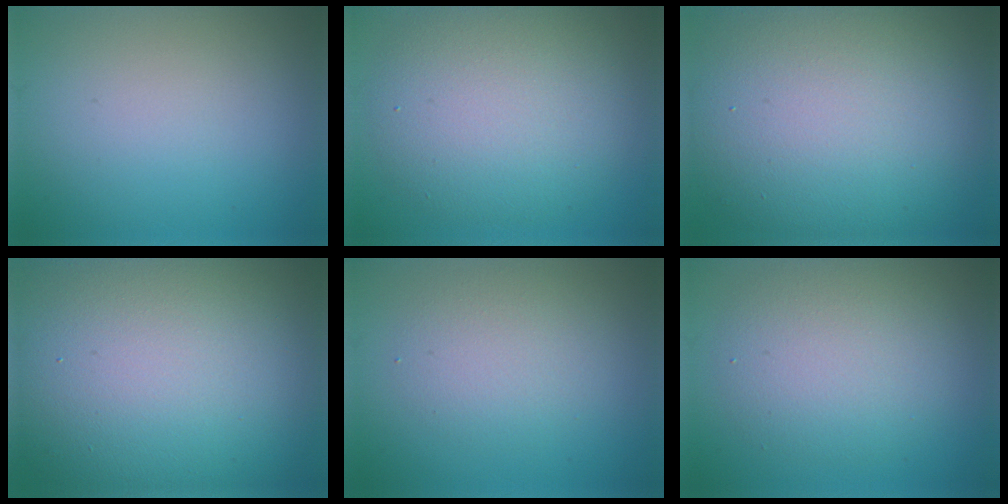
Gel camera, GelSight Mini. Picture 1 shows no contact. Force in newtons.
{"total": 7.6, "press": 7.6, "slide": 0.4}
{"total": 14.6, "press": 14.6, "slide": 0.5}
{"total": 19.3, "press": 19.3, "slide": 0.3}
{"total": 3.0, "press": 3.0, "slide": 0.2}
{"total": 5.0, "press": 5.0, "slide": 0.3}